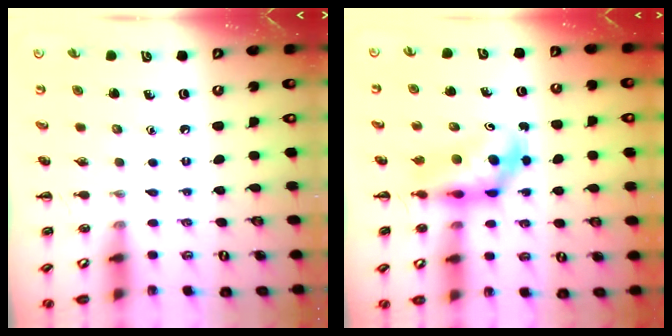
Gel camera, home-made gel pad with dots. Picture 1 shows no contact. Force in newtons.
{"total": 5.7, "press": 5.6, "slide": 1.2}